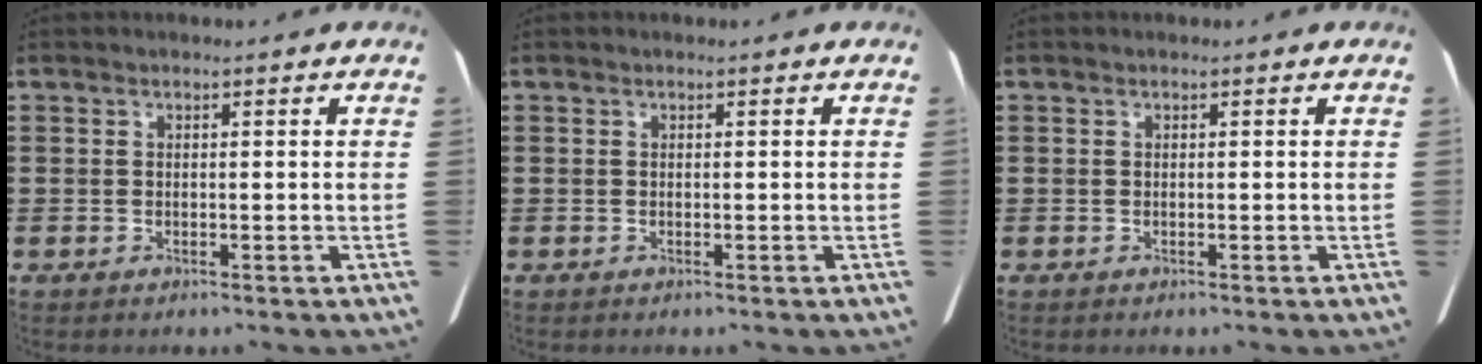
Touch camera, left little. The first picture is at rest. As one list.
[{"total": 0.0}, {"total": 0.0}]